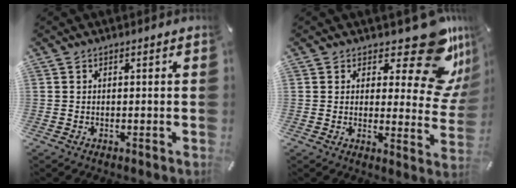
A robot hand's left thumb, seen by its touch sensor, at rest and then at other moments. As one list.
[{"total": 18.4, "force": [10.9, 6.9, 13.2], "torque": [-0.151, -0.088, 0.178]}]